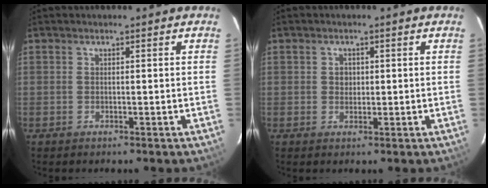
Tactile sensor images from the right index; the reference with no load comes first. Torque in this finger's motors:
{"motor_torque": [0.39, 0.25, 0.00, 0.00]}